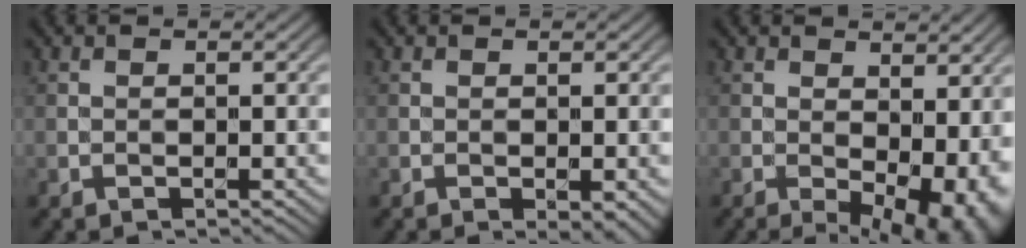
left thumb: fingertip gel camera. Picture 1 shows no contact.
{"total": 1.8, "force": [-0.7, 0.6, 1.5], "torque": [-0.025, -0.005, -0.009]}
{"total": 11.7, "force": [-1.3, 6.4, 9.7], "torque": [-0.120, -0.021, 0.012]}